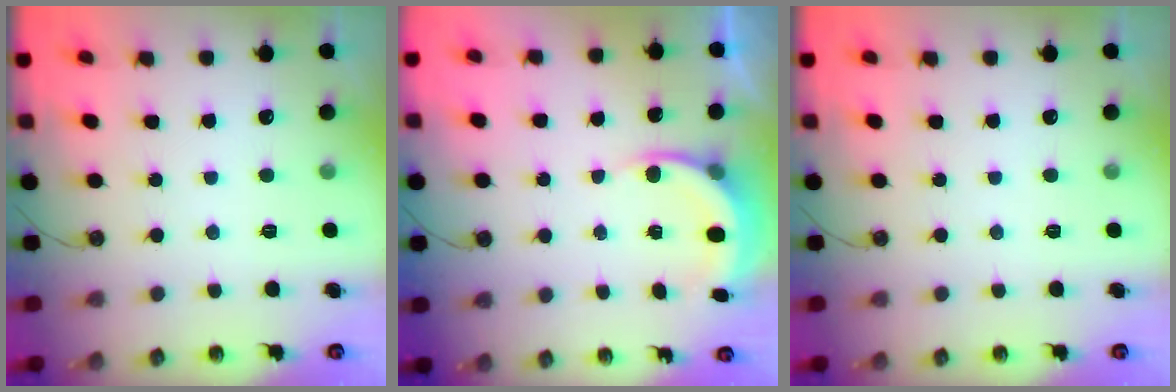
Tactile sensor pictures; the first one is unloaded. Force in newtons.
{"total": 5.9, "press": 5.8, "slide": 1.4}
{"total": 0.0}